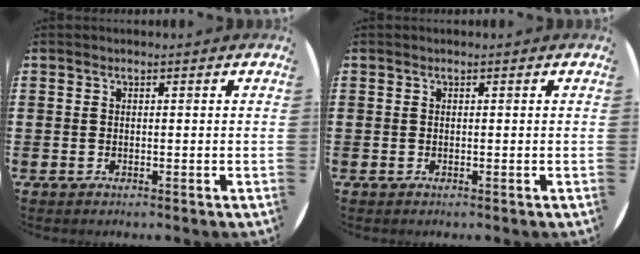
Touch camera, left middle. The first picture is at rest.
{"total": 0.0}